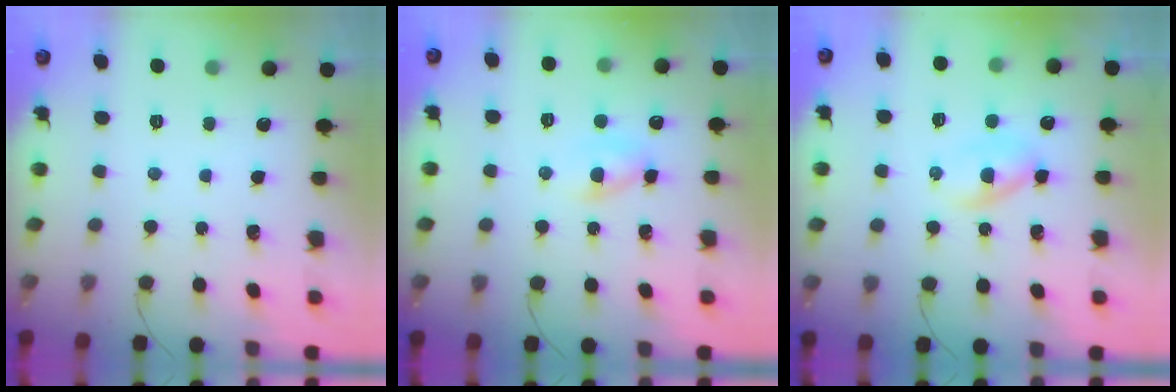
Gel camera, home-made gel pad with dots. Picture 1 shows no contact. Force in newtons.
{"total": 2.2, "press": 2.0, "slide": 0.9}
{"total": 4.0, "press": 3.7, "slide": 1.3}